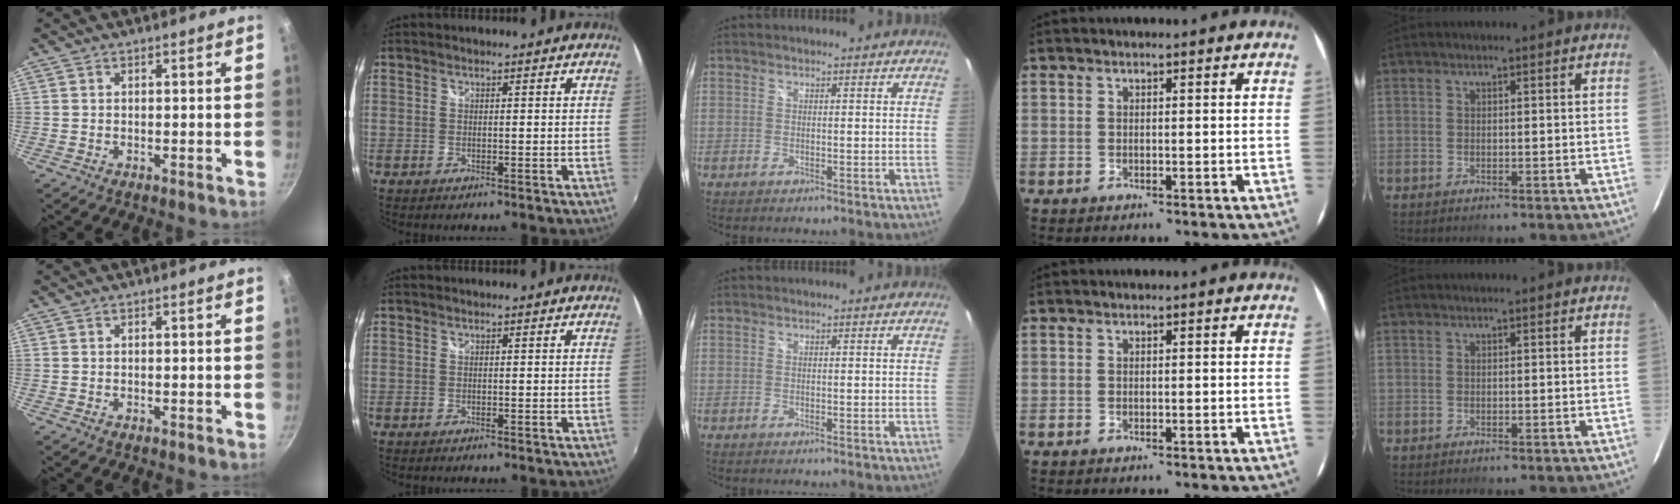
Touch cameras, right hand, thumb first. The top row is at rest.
{}